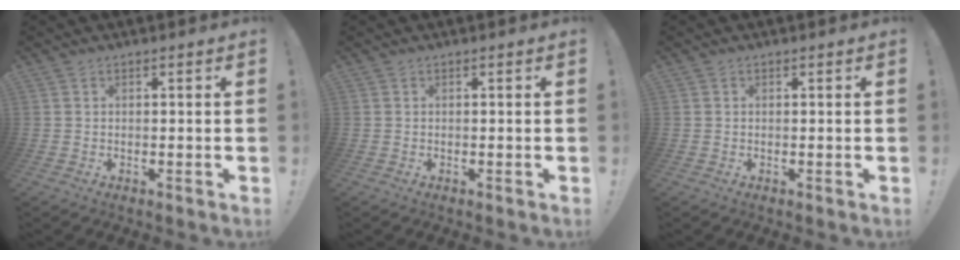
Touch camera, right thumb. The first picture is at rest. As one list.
[{"total": 0.0}, {"total": 0.0}]